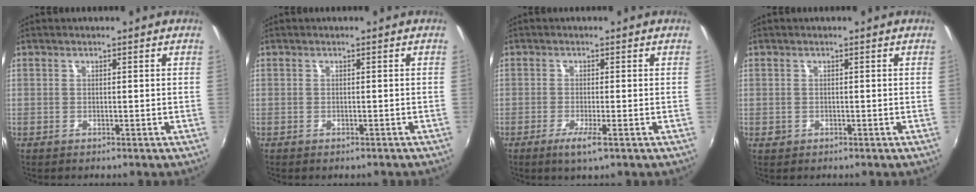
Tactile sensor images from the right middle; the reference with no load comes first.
{"total": 1.0, "force": [-0.8, 0.4, 0.3], "torque": [-0.009, -0.003, -0.011]}
{"total": 3.5, "force": [-1.9, 0.0, 2.9], "torque": [-0.064, -0.012, -0.037]}
{"total": 1.0, "force": [-0.4, 0.9, 0.2], "torque": [-0.004, -0.003, -0.005]}